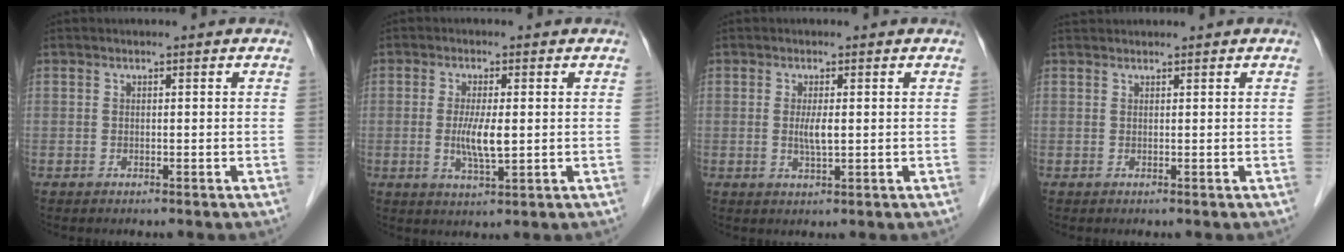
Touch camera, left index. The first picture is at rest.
{"total": 4.8, "force": [-0.1, 0.9, 4.7], "torque": [-0.096, -0.009, 0.000]}
{"total": 2.6, "force": [0.2, 0.4, 2.5], "torque": [-0.054, -0.004, 0.005]}
{"total": 2.0, "force": [2.0, 0.2, 0.3], "torque": [-0.006, 0.028, 0.037]}